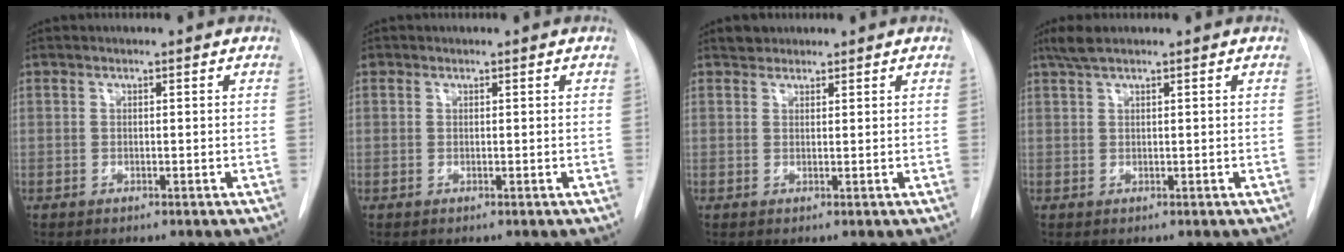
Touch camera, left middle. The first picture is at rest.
{"total": 0.0}
{"total": 1.6, "force": [1.3, 0.8, -0.1], "torque": [0.003, 0.003, 0.019]}
{"total": 2.5, "force": [1.9, 0.2, 1.5], "torque": [-0.037, 0.010, 0.042]}